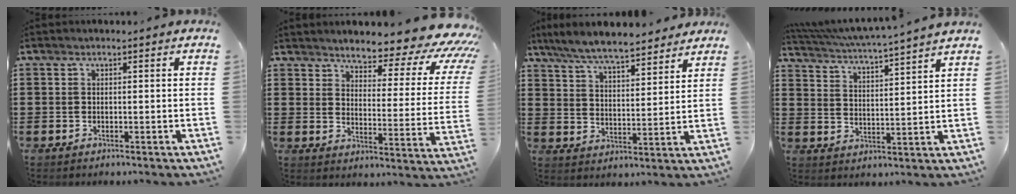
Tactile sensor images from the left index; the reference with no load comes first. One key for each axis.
{"total": 6.2, "fx": 5.3, "fy": 0.9, "fz": 3.2, "tx": -0.063, "ty": -0.051, "tz": 0.083}
{"total": 6.9, "fx": 6.4, "fy": 0.5, "fz": 2.6, "tx": -0.075, "ty": -0.031, "tz": 0.113}
{"total": 4.3, "fx": 3.9, "fy": -1.0, "fz": 1.5, "tx": -0.047, "ty": -0.035, "tz": 0.061}